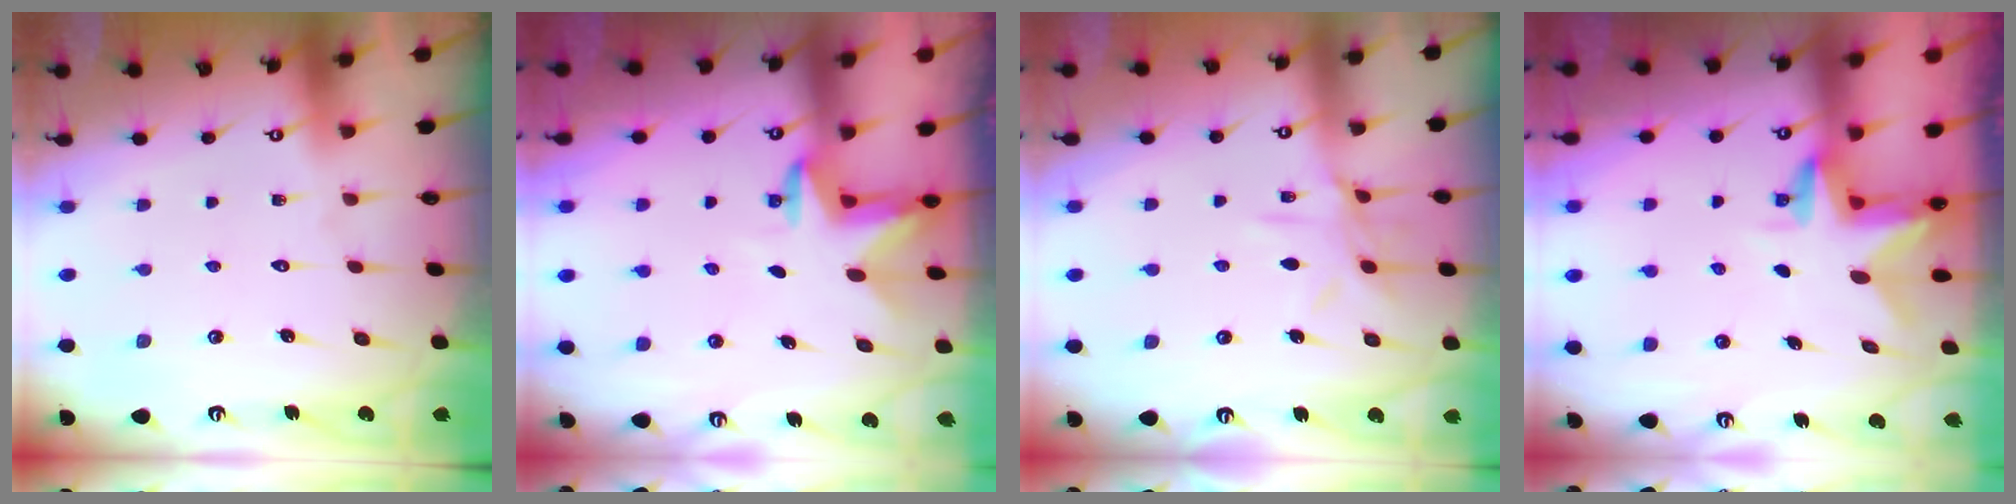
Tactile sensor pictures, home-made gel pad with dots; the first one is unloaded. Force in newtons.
{"total": 3.1, "press": 3.0, "slide": 0.7}
{"total": 8.4, "press": 8.3, "slide": 0.6}
{"total": 3.0, "press": 3.0, "slide": 0.2}